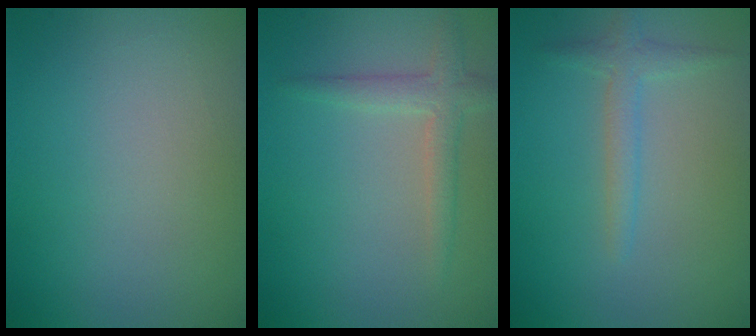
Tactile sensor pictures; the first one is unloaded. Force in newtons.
{"total": 2.3, "press": 2.3, "slide": 0.1}
{"total": 1.8, "press": 1.8, "slide": 0.1}